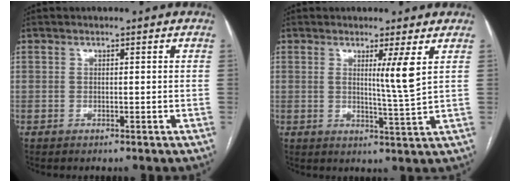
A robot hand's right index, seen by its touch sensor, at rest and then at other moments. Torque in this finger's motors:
{"motor_torque": [0.08, 0.12, 0.14, 0.05]}